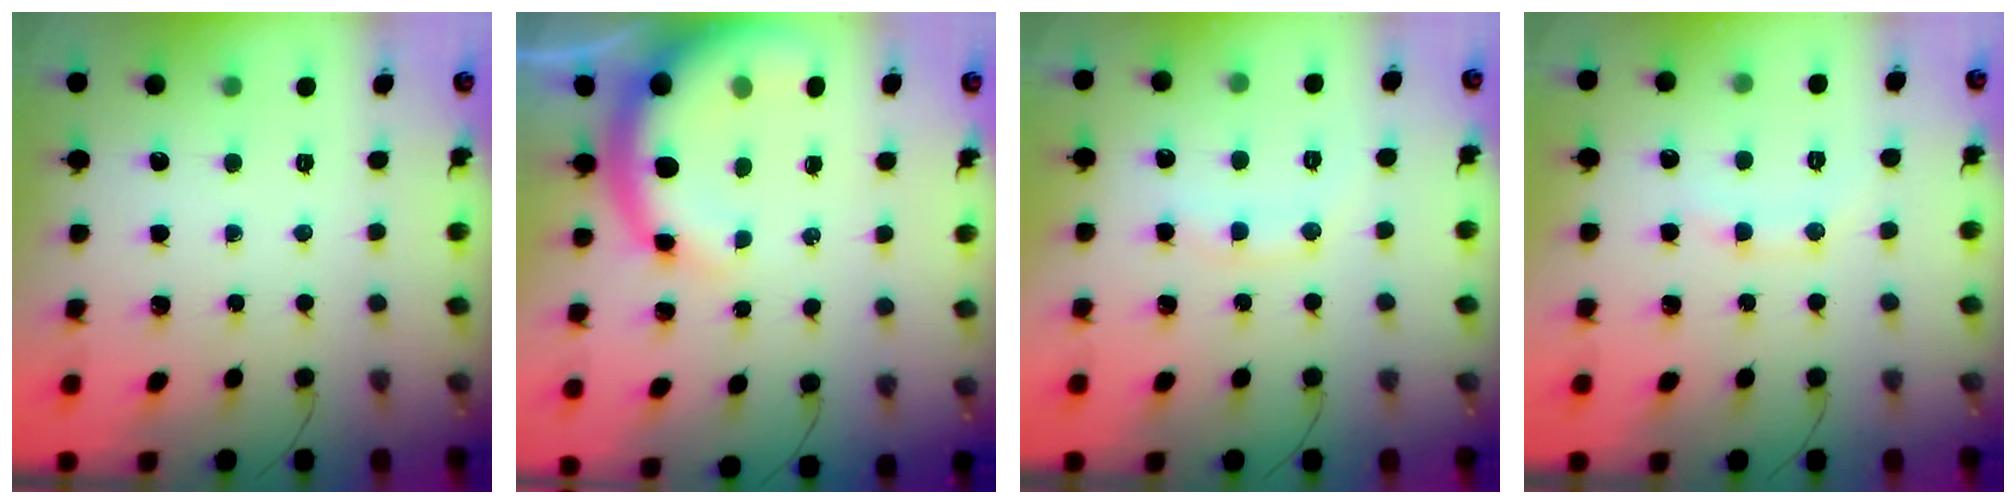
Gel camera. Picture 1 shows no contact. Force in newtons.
{"total": 10.0, "press": 9.8, "slide": 2.0}
{"total": 8.1, "press": 8.0, "slide": 1.1}
{"total": 6.6, "press": 6.5, "slide": 1.4}